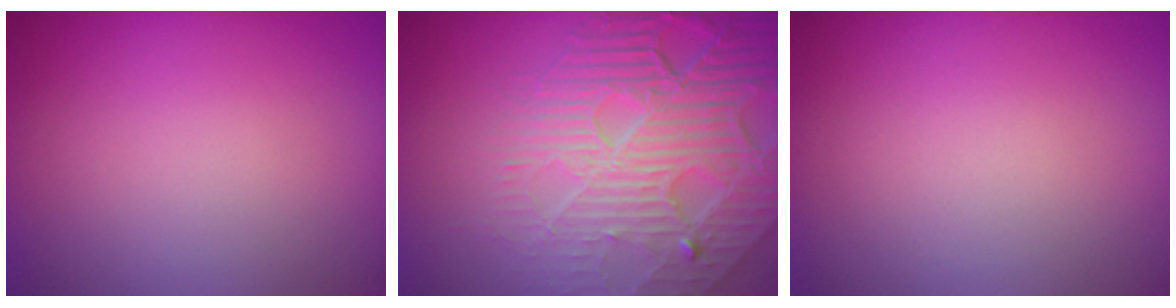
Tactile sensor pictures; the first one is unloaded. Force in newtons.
{"total": 7.8, "press": 5.9, "slide": 5.1}
{"total": 0.0}